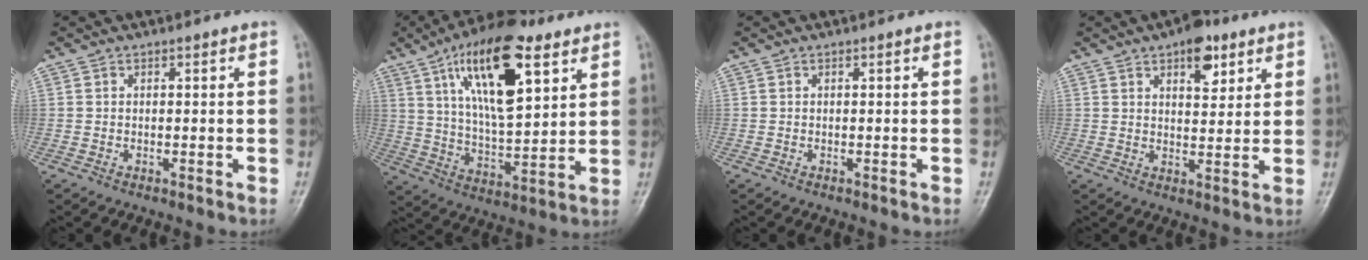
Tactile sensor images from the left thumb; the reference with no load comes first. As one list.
[{"total": 20.2, "force": [9.5, 8.0, 15.9], "torque": [-0.240, -0.031, 0.164]}, {"total": 0.0}, {"total": 5.5, "force": [3.2, 2.9, 3.5], "torque": [-0.025, -0.013, 0.042]}]